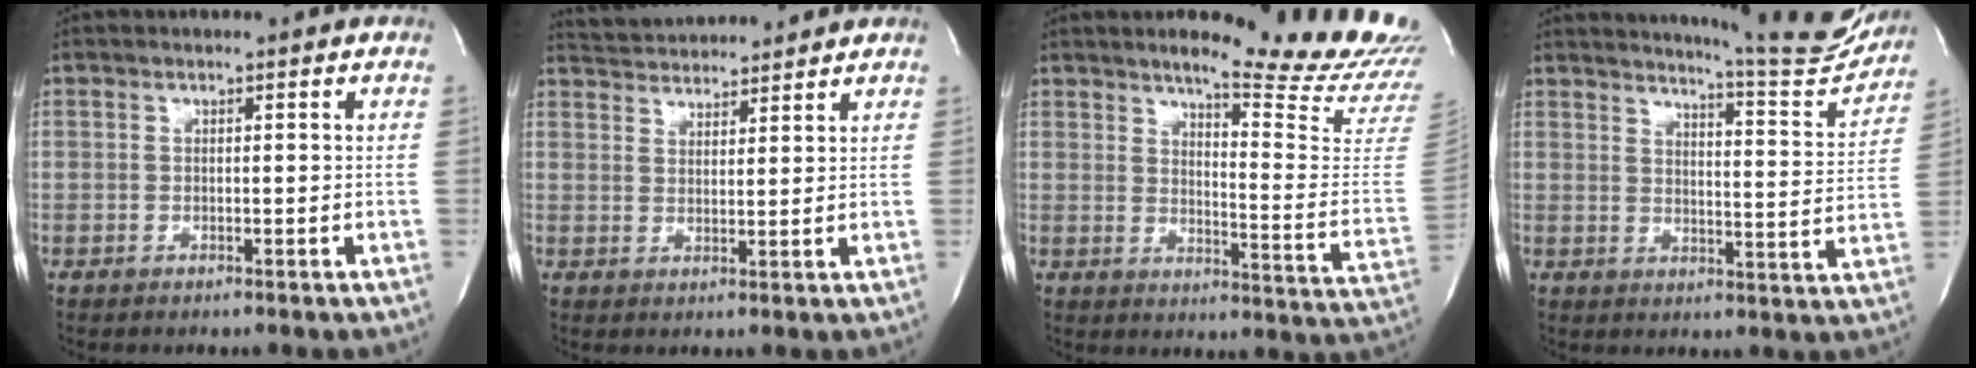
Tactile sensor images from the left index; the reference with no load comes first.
{"total": 7.9, "force": [7.8, 0.9, 1.2], "torque": [-0.029, 0.024, 0.124]}
{"total": 19.0, "force": [17.2, -0.3, 8.0], "torque": [-0.112, -0.121, 0.200]}
{"total": 15.1, "force": [14.5, 0.3, 4.3], "torque": [-0.065, -0.074, 0.171]}